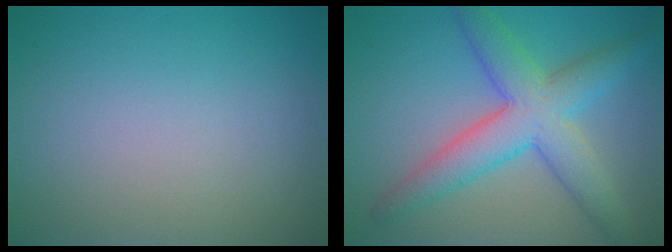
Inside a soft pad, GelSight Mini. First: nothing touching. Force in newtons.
{"total": 6.7, "press": 6.7, "slide": 0.2}